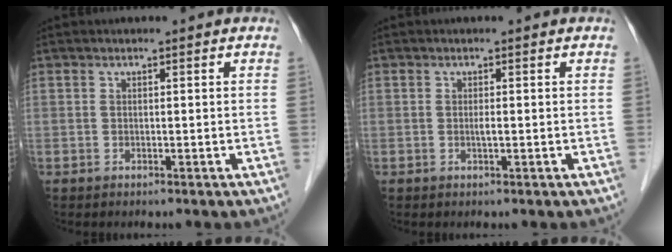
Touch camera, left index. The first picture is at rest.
{"total": 0.7, "force": [0.0, 0.0, 0.7], "torque": [-0.014, -0.001, -0.001]}